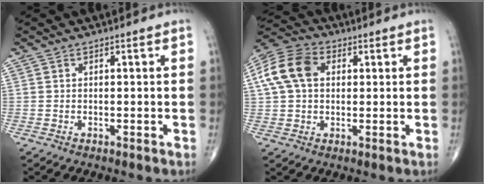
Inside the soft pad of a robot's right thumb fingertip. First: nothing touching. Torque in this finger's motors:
{"motor_torque": [-0.06, 0.21, 0.32, -0.07, 0.07]}